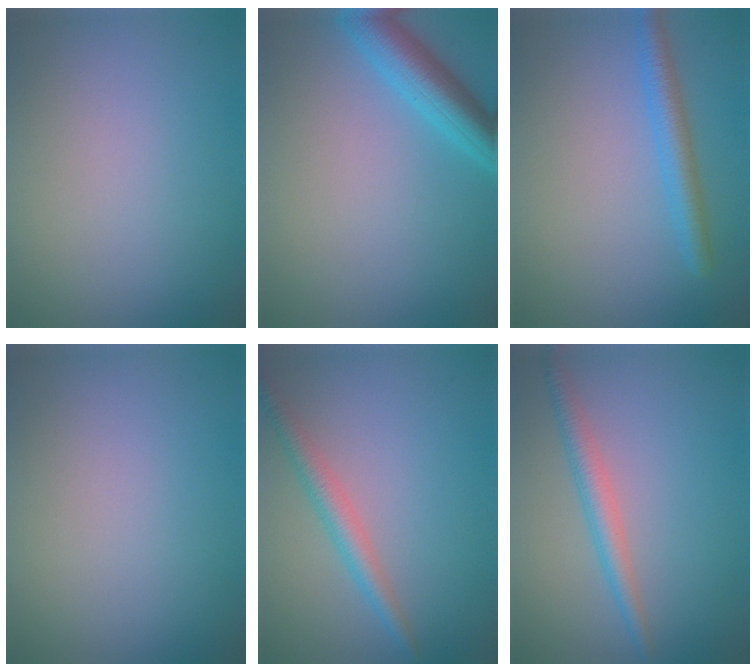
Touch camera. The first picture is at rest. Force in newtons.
{"total": 4.5, "press": 4.5, "slide": 0.2}
{"total": 2.8, "press": 2.8, "slide": 0.1}
{"total": 0.0}
{"total": 2.8, "press": 2.8, "slide": 0.1}
{"total": 2.6, "press": 2.6, "slide": 0.0}